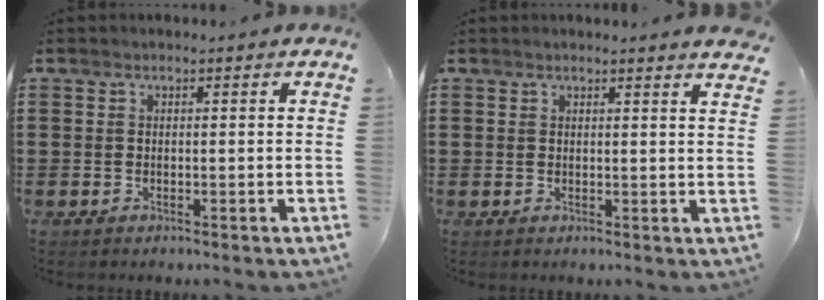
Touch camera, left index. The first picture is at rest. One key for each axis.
{"total": 1.6, "fx": 1.5, "fy": -0.2, "fz": 0.6, "tx": -0.014, "ty": -0.001, "tz": 0.028}